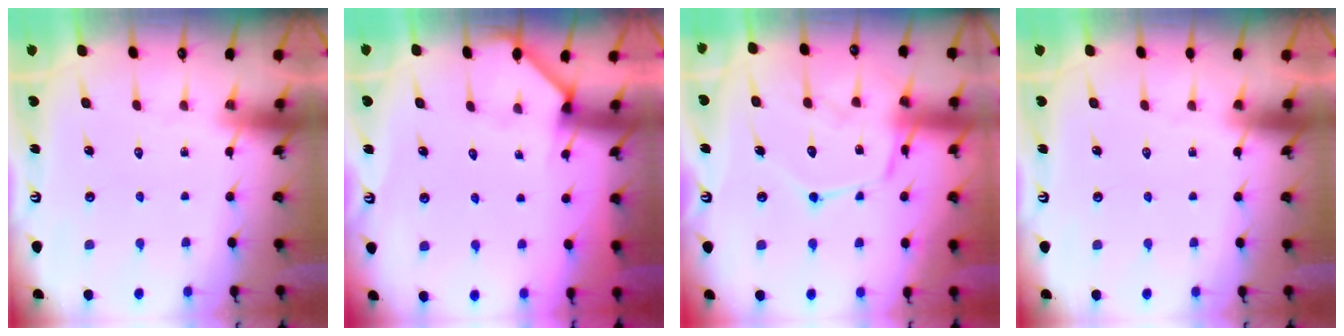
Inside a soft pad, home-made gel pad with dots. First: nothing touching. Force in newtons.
{"total": 3.0, "press": 3.0, "slide": 0.2}
{"total": 16.0, "press": 16.0, "slide": 1.2}
{"total": 0.0}